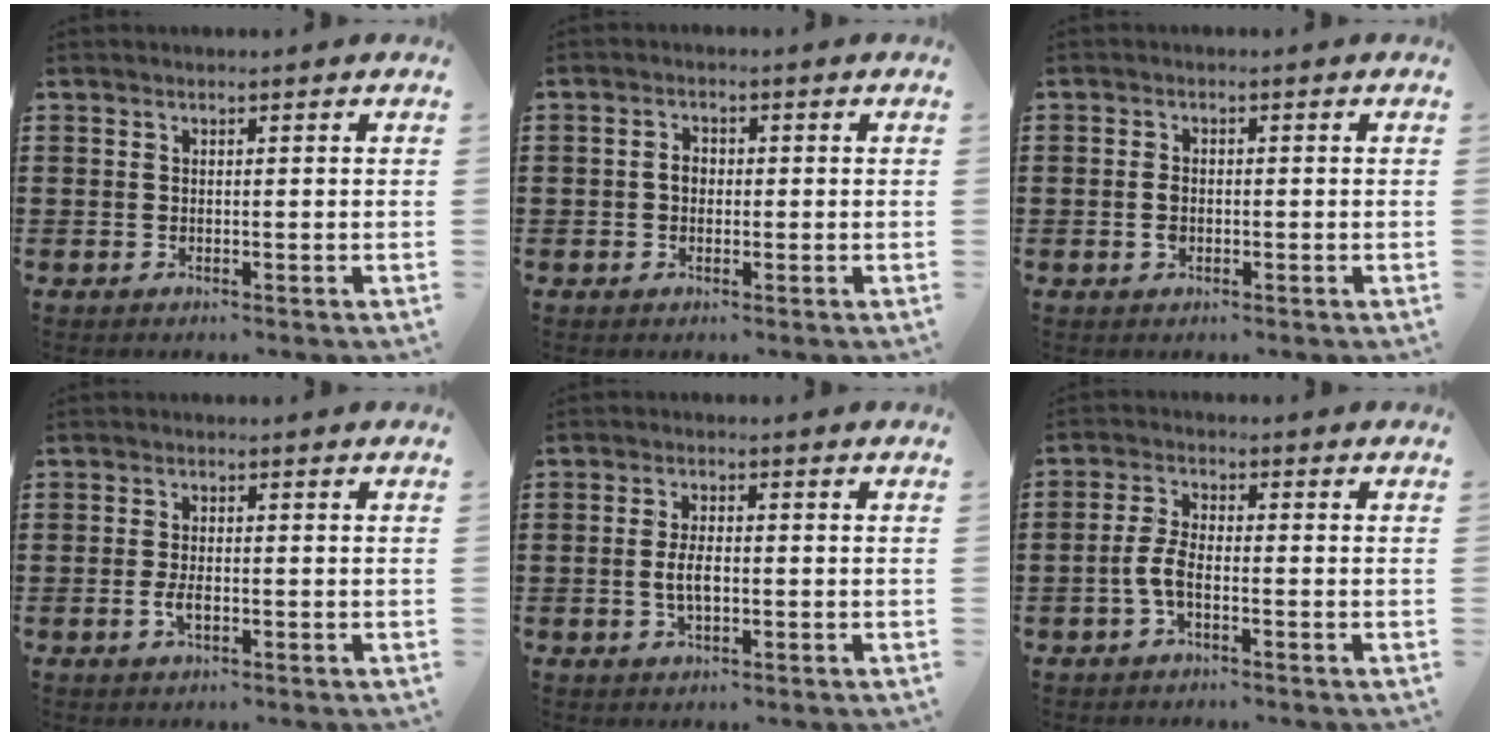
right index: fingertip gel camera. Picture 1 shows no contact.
{"total": 1.8, "force": [-0.1, 1.1, 1.4], "torque": [-0.026, 0.006, -0.004]}
{"total": 1.9, "force": [-0.4, 1.2, 1.5], "torque": [-0.036, 0.000, -0.009]}
{"total": 2.3, "force": [-0.6, 0.8, 2.1], "torque": [-0.045, -0.003, -0.012]}
{"total": 3.9, "force": [-0.5, 1.7, 3.4], "torque": [-0.078, -0.002, -0.014]}
{"total": 4.1, "force": [-1.4, 1.5, 3.5], "torque": [-0.089, -0.005, -0.034]}